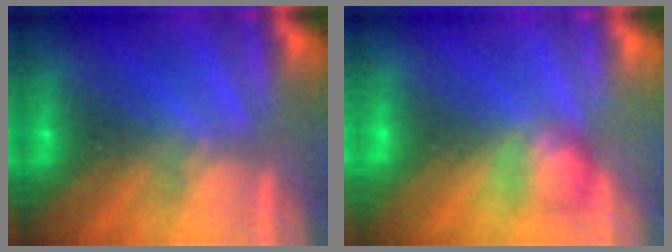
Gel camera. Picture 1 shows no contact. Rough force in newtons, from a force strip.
{"total": 3.7}